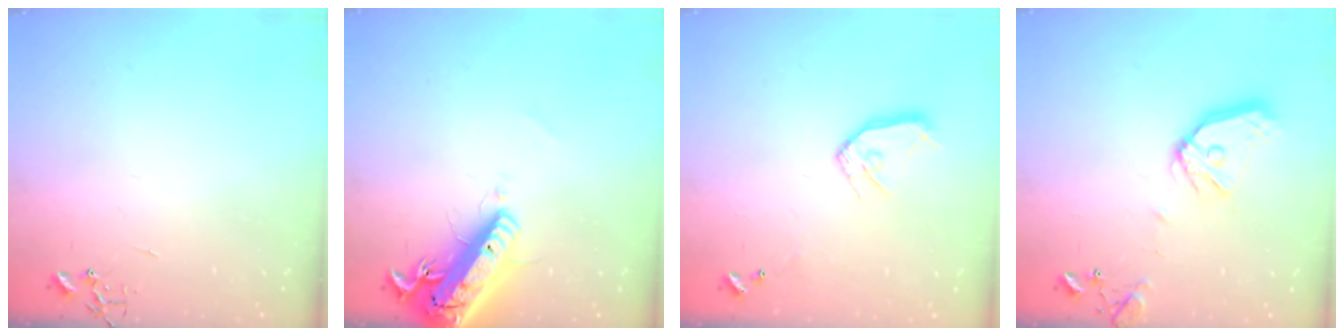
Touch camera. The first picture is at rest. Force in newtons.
{"total": 20.7, "press": 20.3, "slide": 4.2}
{"total": 10.7, "press": 10.6, "slide": 1.0}
{"total": 13.4, "press": 13.2, "slide": 2.1}